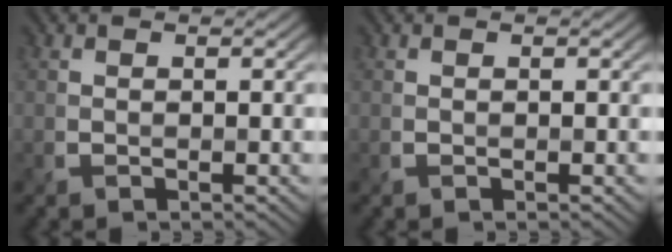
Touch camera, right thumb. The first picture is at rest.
{"total": 0.0}